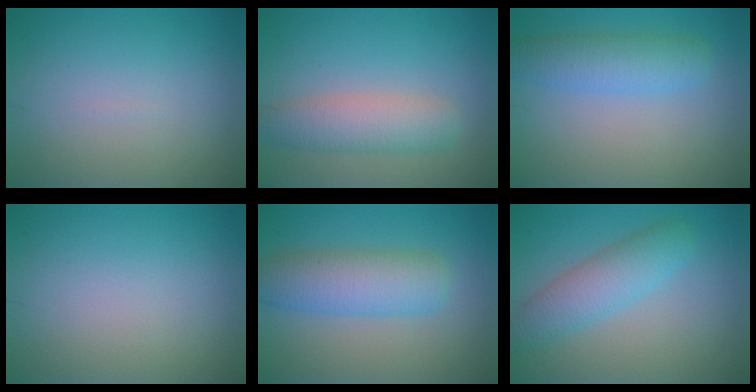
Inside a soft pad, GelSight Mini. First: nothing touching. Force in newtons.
{"total": 4.2, "press": 4.2, "slide": 0.3}
{"total": 3.9, "press": 3.9, "slide": 0.2}
{"total": 0.0}
{"total": 5.6, "press": 5.6, "slide": 0.1}
{"total": 4.2, "press": 4.2, "slide": 0.1}